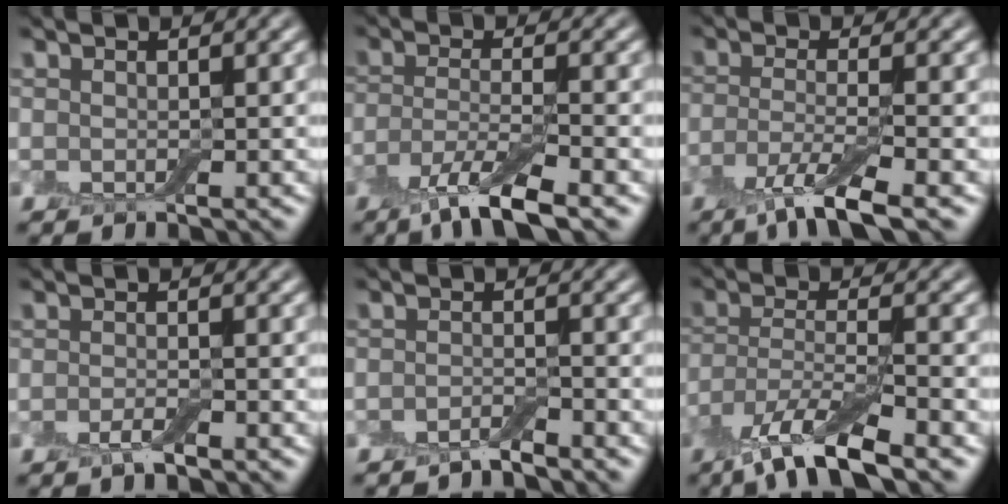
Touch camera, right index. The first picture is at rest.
{"total": 5.5, "force": [-3.4, 1.1, 4.1], "torque": [-0.080, -0.010, -0.072]}
{"total": 5.1, "force": [-2.9, 0.9, 4.1], "torque": [-0.078, -0.010, -0.064]}
{"total": 1.5, "force": [-0.9, 0.3, 1.1], "torque": [-0.023, -0.001, -0.020]}
{"total": 1.6, "force": [-1.4, 0.2, 0.7], "torque": [-0.013, 0.000, -0.030]}
{"total": 7.7, "force": [-5.2, 1.9, 5.4], "torque": [-0.104, -0.006, -0.106]}